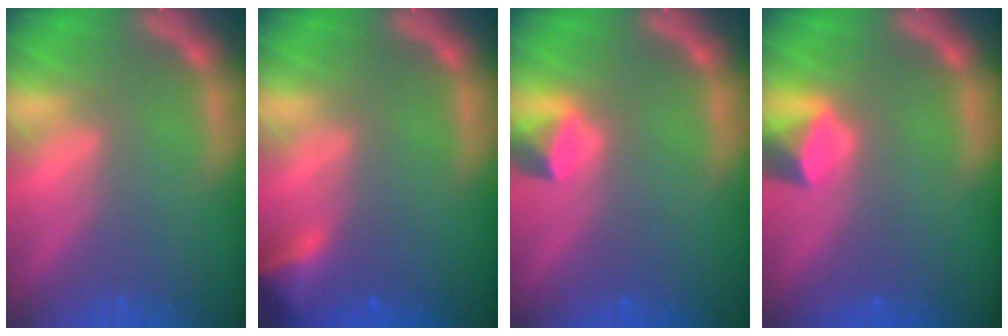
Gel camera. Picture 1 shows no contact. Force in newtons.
{"total": 2.9}
{"total": 1.9}
{"total": 2.4}